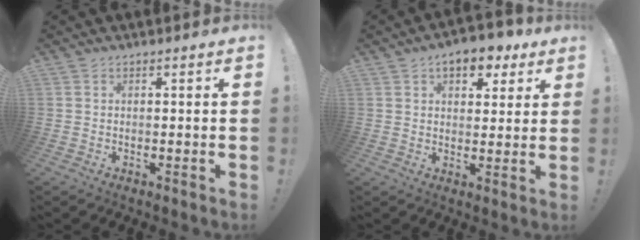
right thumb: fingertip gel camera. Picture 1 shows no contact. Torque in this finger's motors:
{"motor_torque": [0.25, 2.31, 0.50, 0.01, -0.01]}